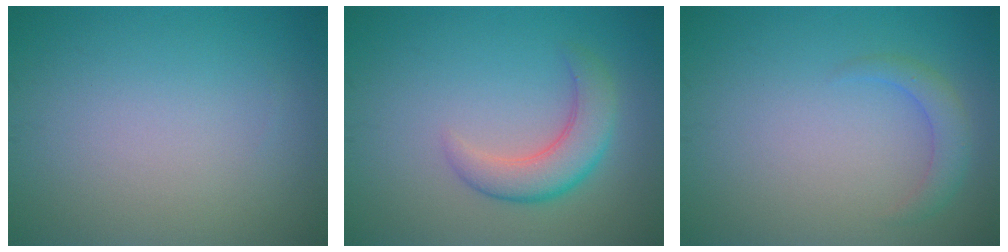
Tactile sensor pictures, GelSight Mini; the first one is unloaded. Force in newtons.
{"total": 3.9, "press": 3.9, "slide": 0.2}
{"total": 1.9, "press": 1.9, "slide": 0.0}